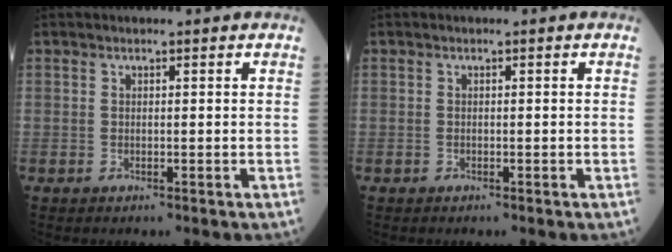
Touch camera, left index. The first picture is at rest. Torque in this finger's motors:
{"motor_torque": [0.00, 0.00, 0.00, 0.00]}